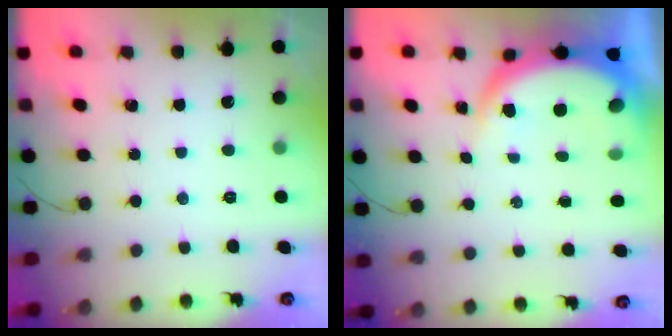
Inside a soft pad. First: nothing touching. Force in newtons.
{"total": 7.1, "press": 7.0, "slide": 1.0}